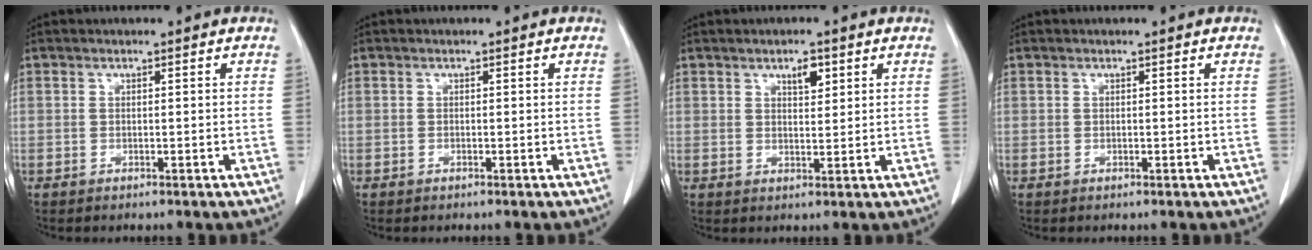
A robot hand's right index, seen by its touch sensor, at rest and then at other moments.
{"total": 0.0}
{"total": 3.0, "force": [1.7, 1.2, 2.1], "torque": [-0.033, -0.004, 0.029]}
{"total": 0.0}